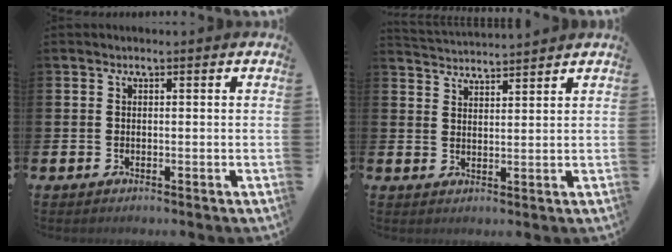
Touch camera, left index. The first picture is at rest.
{"total": 3.3, "force": [3.3, -0.1, -0.2], "torque": [0.002, -0.025, 0.058]}